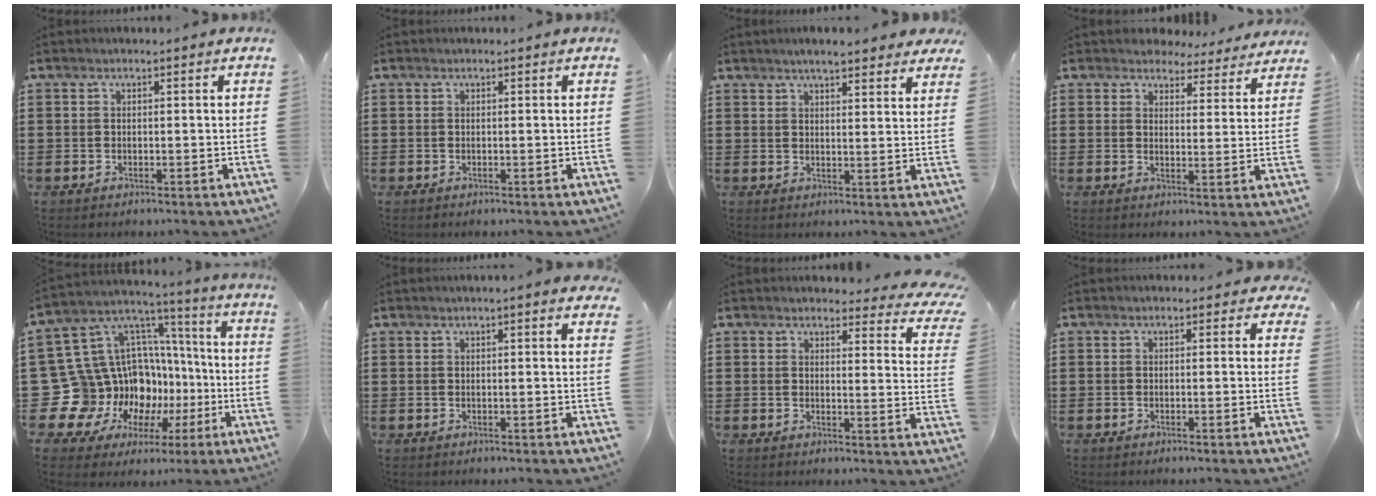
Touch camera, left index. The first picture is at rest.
{"total": 0.0}
{"total": 4.2, "force": [3.8, 0.4, 1.7], "torque": [-0.044, -0.003, 0.069]}
{"total": 4.5, "force": [4.3, 1.2, 0.4], "torque": [-0.019, -0.016, 0.077]}
{"total": 17.2, "force": [-2.7, 15.7, 6.5], "torque": [-0.173, -0.046, 0.016]}
{"total": 1.3, "force": [0.9, -0.1, 0.9], "torque": [-0.019, 0.000, 0.016]}
{"total": 4.0, "force": [3.7, 0.7, 1.4], "torque": [-0.028, -0.018, 0.064]}
{"total": 1.0, "force": [0.0, 0.9, 0.4], "torque": [-0.011, 0.007, -0.003]}